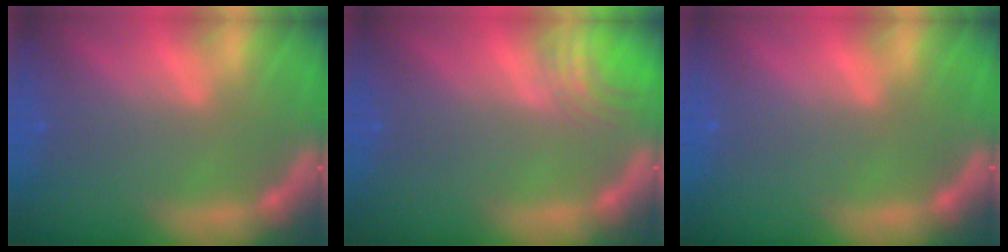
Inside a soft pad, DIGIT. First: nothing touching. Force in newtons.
{"total": 3.0}
{"total": 0.0}